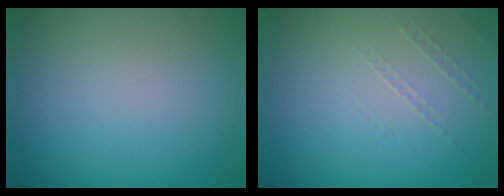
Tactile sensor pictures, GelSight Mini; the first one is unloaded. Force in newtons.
{"total": 0.9, "press": 0.1, "slide": 0.9}